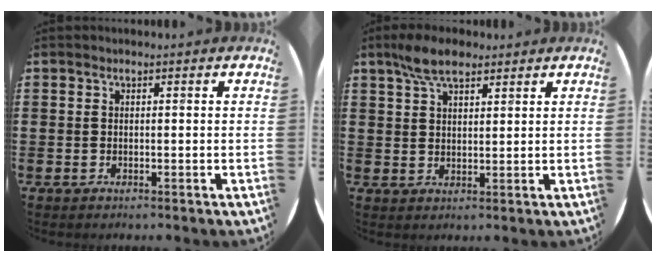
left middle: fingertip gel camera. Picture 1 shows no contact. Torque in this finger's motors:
{"motor_torque": [0.75, -0.45, 0.08, 0.07]}